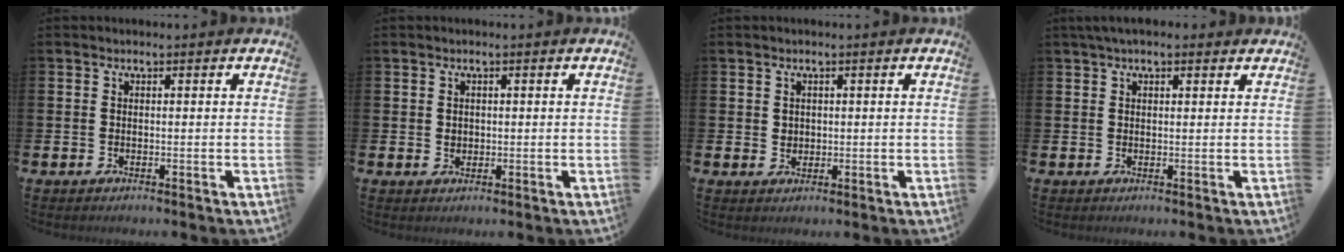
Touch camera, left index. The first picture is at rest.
{"total": 1.1, "force": [0.5, 0.9, 0.3], "torque": [0.005, 0.002, 0.006]}
{"total": 1.5, "force": [1.0, 1.1, 0.3], "torque": [0.005, 0.001, 0.015]}
{"total": 2.2, "force": [1.5, 0.8, 1.3], "torque": [-0.024, 0.008, 0.026]}